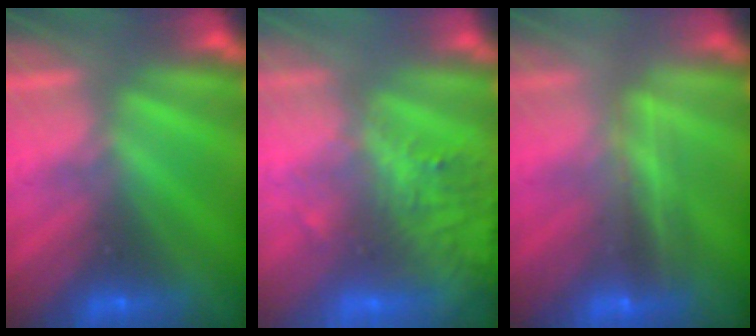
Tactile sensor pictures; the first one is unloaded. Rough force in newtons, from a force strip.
{"total": 7.0}
{"total": 2.4}